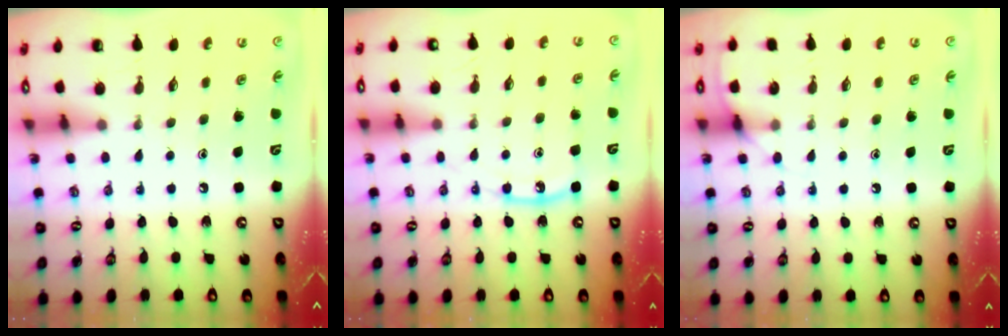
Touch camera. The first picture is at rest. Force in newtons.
{"total": 9.1, "press": 9.1, "slide": 0.8}
{"total": 5.8, "press": 5.7, "slide": 0.8}